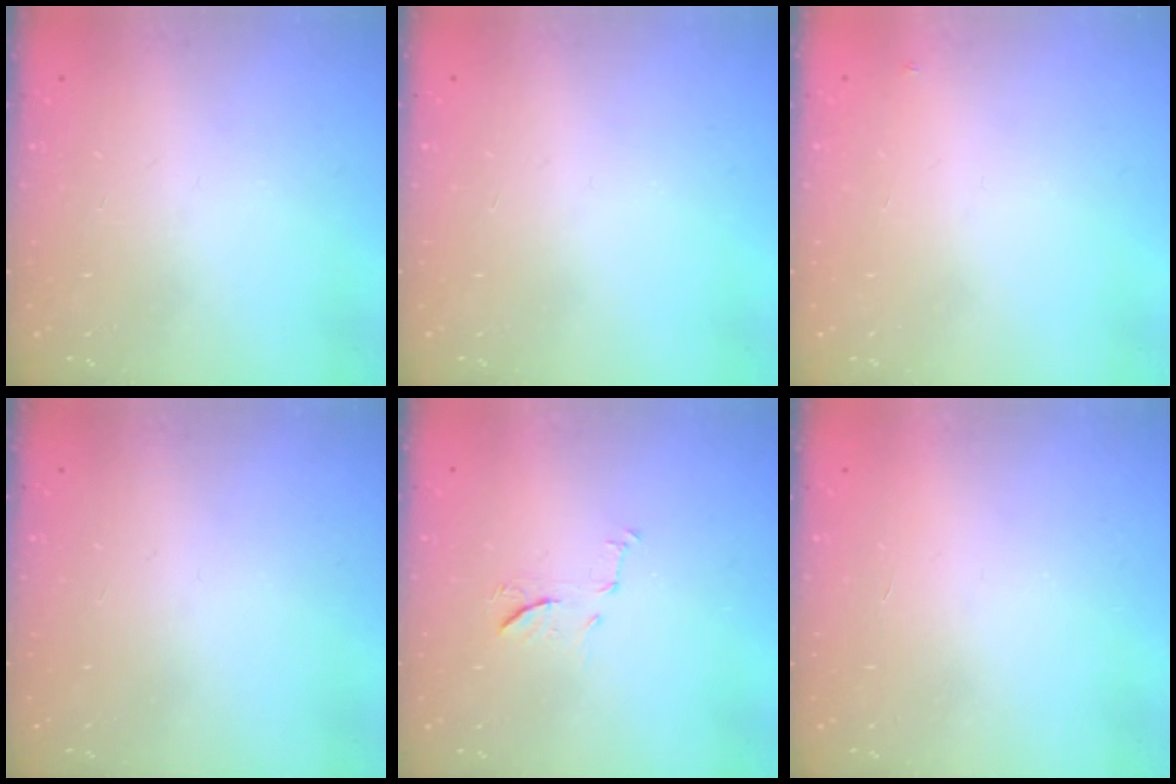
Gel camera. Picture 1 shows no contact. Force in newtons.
{"total": 0.0}
{"total": 2.6, "press": 2.6, "slide": 0.2}
{"total": 0.0}
{"total": 7.4, "press": 7.3, "slide": 0.6}
{"total": 1.5, "press": 1.5, "slide": 0.1}